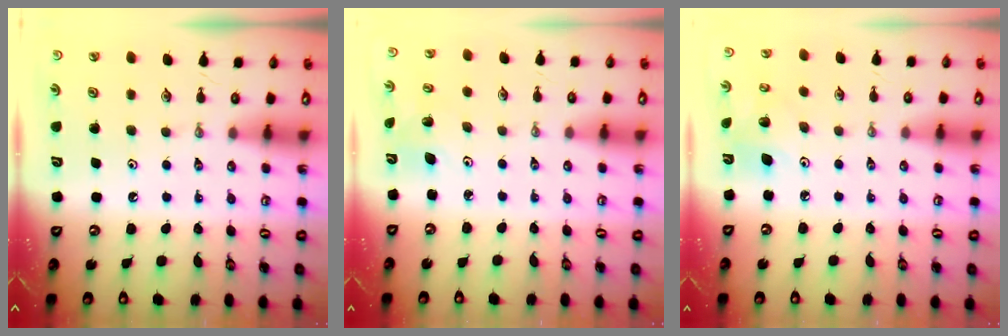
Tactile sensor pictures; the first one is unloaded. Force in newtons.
{"total": 3.4, "press": 3.2, "slide": 1.3}
{"total": 6.6, "press": 6.4, "slide": 1.6}